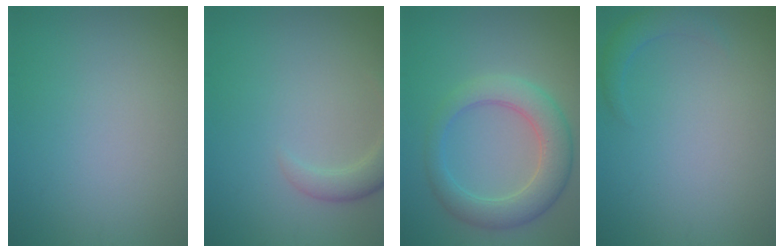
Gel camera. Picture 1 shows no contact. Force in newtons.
{"total": 2.5, "press": 2.5, "slide": 0.2}
{"total": 5.2, "press": 5.2, "slide": 0.0}
{"total": 1.6, "press": 1.6, "slide": 0.2}